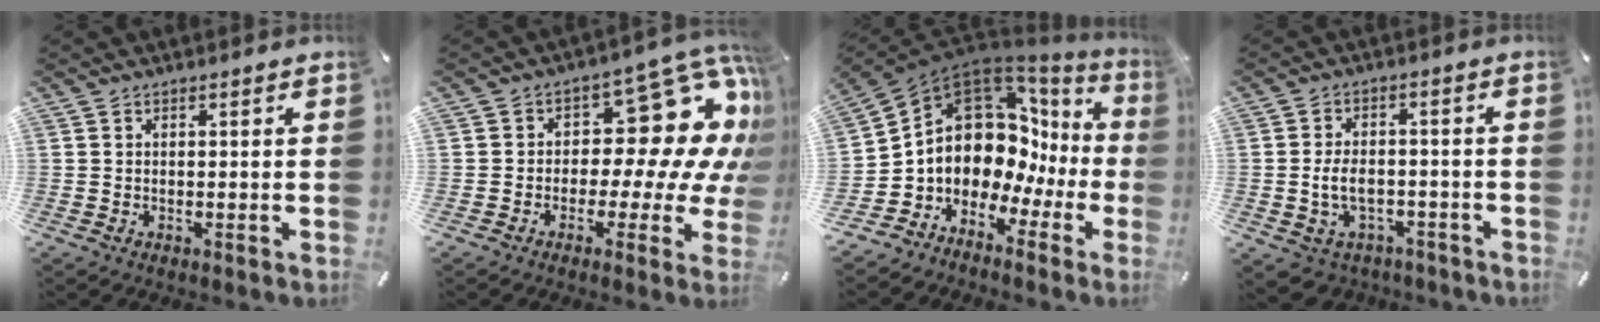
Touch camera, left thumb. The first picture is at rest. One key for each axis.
{"total": 16.7, "fx": 5.5, "fy": 9.9, "fz": 12.3, "tx": -0.155, "ty": -0.052, "tz": 0.089}
{"total": 11.9, "fx": 3.4, "fy": 9.5, "fz": 6.3, "tx": -0.125, "ty": -0.066, "tz": 0.061}
{"total": 7.3, "fx": -2.0, "fy": 5.4, "fz": 4.5, "tx": -0.089, "ty": 0.013, "tz": -0.038}